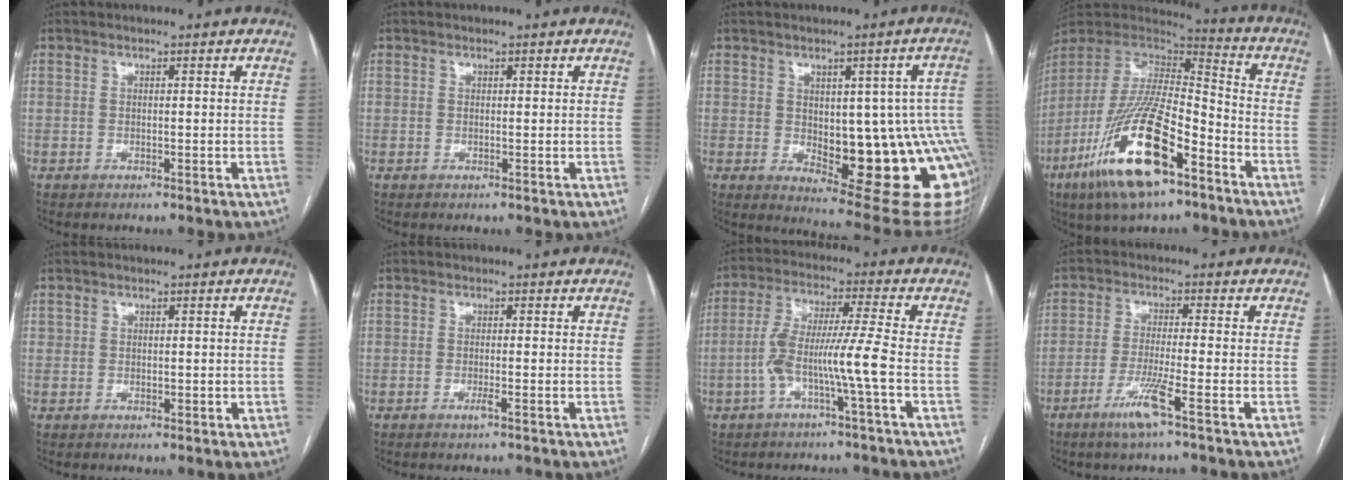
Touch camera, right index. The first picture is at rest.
{"total": 0.0}
{"total": 20.2, "force": [-2.9, 6.8, 18.8], "torque": [-0.152, 0.012, -0.010]}
{"total": 22.0, "force": [-11.6, 6.2, 17.6], "torque": [-0.356, -0.035, -0.210]}
{"total": 1.1, "force": [0.2, 0.9, 0.5], "torque": [-0.006, 0.002, 0.006]}
{"total": 1.1, "force": [-0.6, -0.2, 0.9], "torque": [-0.020, -0.002, -0.011]}
{"total": 8.6, "force": [-2.9, -0.9, 8.1], "torque": [-0.164, 0.020, -0.055]}
{"total": 6.1, "force": [-3.3, -0.8, 5.1], "torque": [-0.098, -0.015, -0.067]}